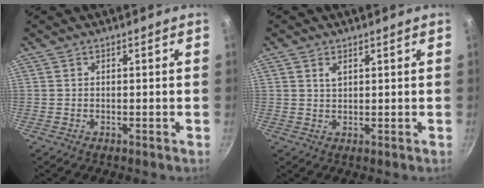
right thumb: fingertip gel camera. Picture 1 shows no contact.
{"total": 1.1, "force": [0.5, 0.8, 0.5], "torque": [-0.009, 0.002, 0.009]}